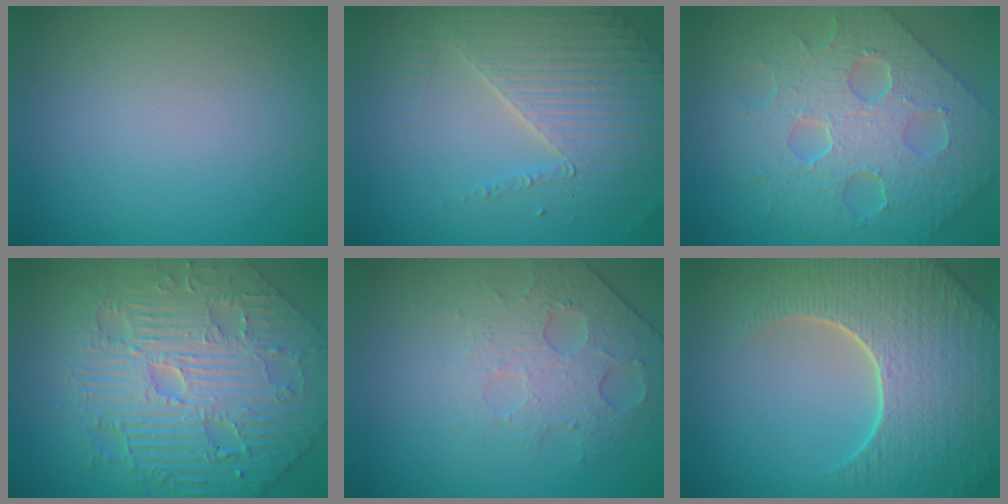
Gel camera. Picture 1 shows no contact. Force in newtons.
{"total": 4.0, "press": 3.8, "slide": 1.2}
{"total": 8.8, "press": 6.8, "slide": 5.6}
{"total": 9.4, "press": 7.1, "slide": 6.3}
{"total": 4.8, "press": 3.2, "slide": 3.6}
{"total": 9.0, "press": 6.3, "slide": 6.5}